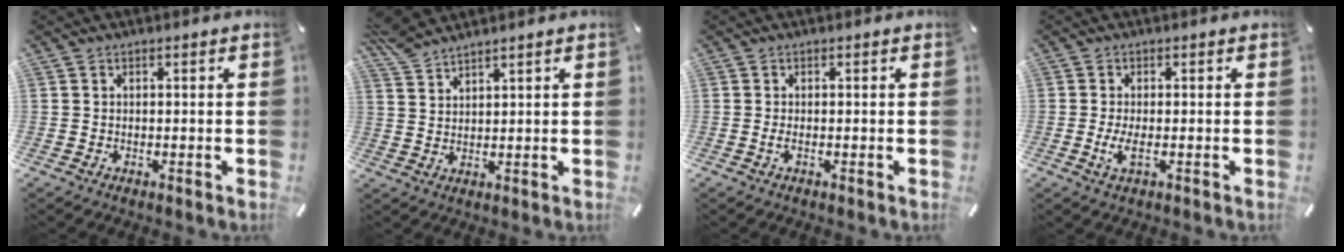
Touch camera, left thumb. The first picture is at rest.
{"total": 5.3, "force": [4.9, 0.7, 1.9], "torque": [-0.051, -0.019, 0.094]}
{"total": 1.4, "force": [-0.4, 0.4, 1.2], "torque": [-0.023, -0.002, -0.006]}
{"total": 3.6, "force": [-0.8, 1.2, 3.4], "torque": [-0.078, -0.008, -0.018]}